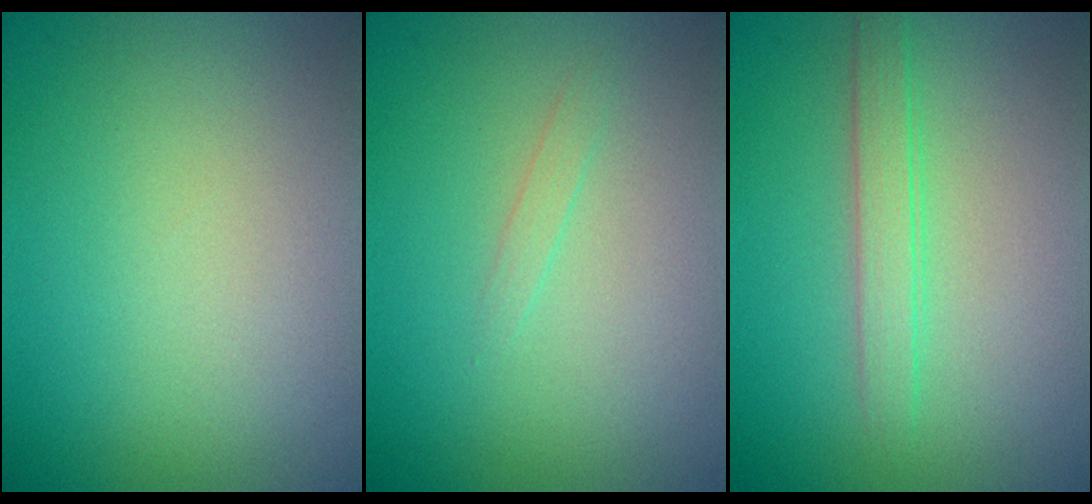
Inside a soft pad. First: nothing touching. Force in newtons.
{"total": 0.7, "press": 0.7, "slide": 0.0}
{"total": 2.0, "press": 2.0, "slide": 0.1}